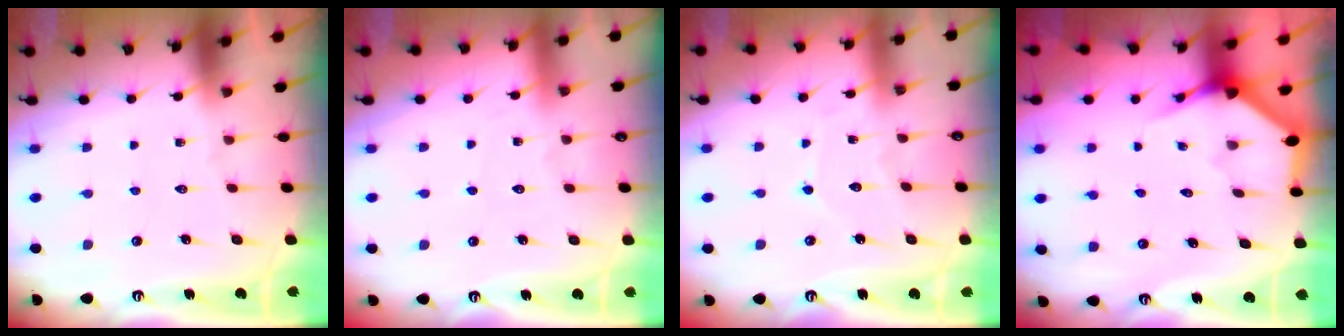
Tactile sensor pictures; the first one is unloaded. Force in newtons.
{"total": 3.5, "press": 3.4, "slide": 0.7}
{"total": 4.0, "press": 4.0, "slide": 0.3}
{"total": 3.6, "press": 3.6, "slide": 0.2}